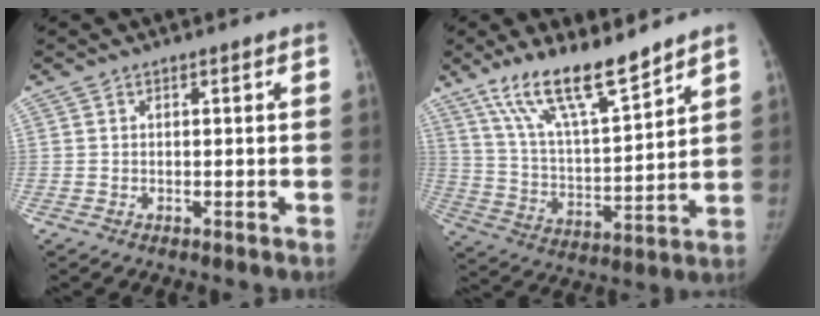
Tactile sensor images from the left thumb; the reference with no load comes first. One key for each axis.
{"total": 15.4, "fx": 11.6, "fy": 3.5, "fz": 9.5, "tx": -0.146, "ty": -0.064, "tz": 0.221}